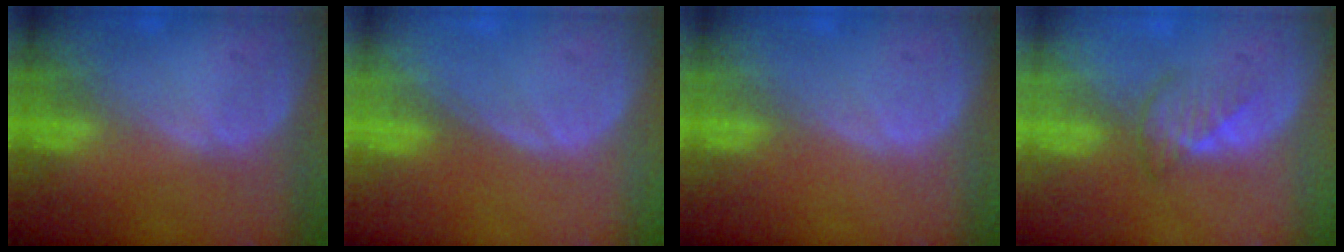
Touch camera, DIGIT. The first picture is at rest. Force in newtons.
{"total": 0.0}
{"total": 0.0}
{"total": 2.7, "press": 2.6, "slide": 0.5}